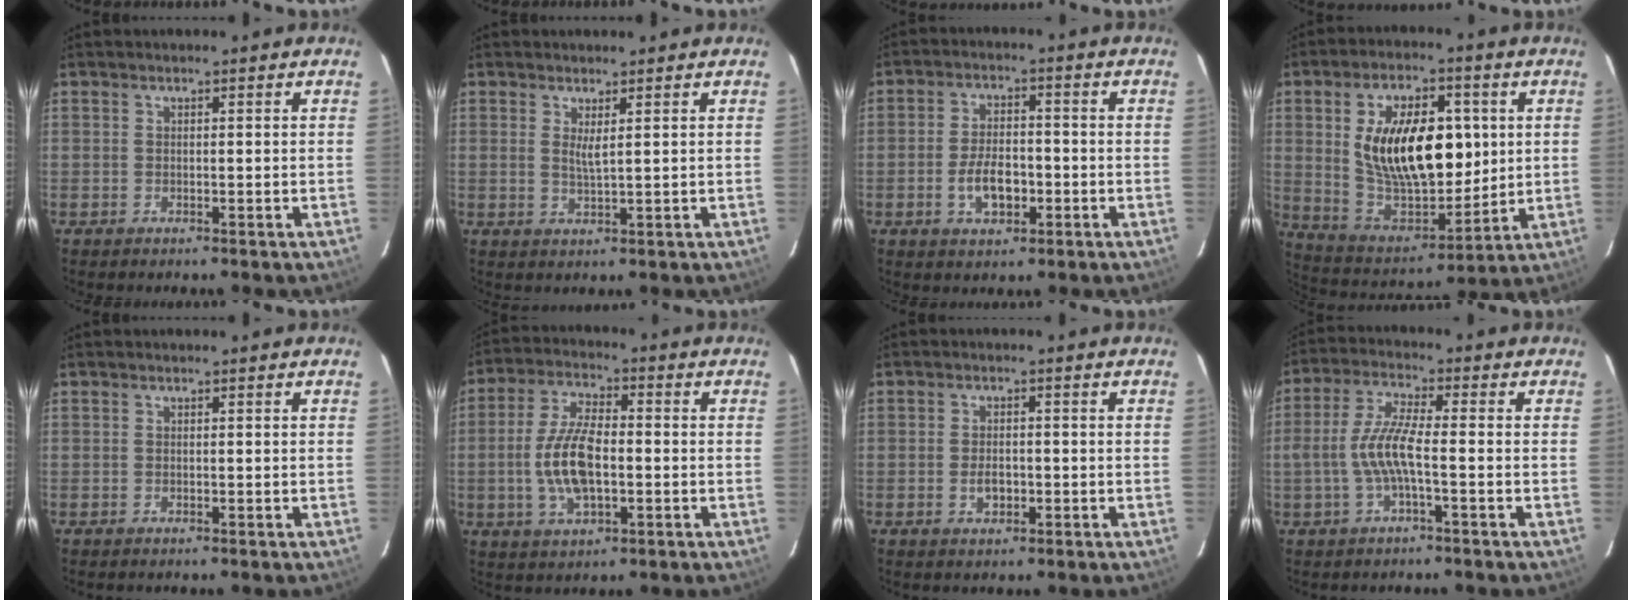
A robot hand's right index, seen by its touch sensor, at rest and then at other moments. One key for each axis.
{"total": 2.2, "fx": 0.9, "fy": 0.1, "fz": 2.0, "tx": -0.037, "ty": -0.005, "tz": 0.014}
{"total": 6.9, "fx": -2.3, "fy": 3.6, "fz": 5.4, "tx": -0.109, "ty": 0.004, "tz": -0.034}
{"total": 20.2, "fx": 3.6, "fy": 10.9, "fz": 16.7, "tx": -0.299, "ty": 0.003, "tz": 0.079}
{"total": 0.0}
{"total": 11.1, "fx": -1.7, "fy": 5.0, "fz": 9.8, "tx": -0.201, "ty": 0.004, "tz": -0.030}
{"total": 3.1, "fx": -0.9, "fy": 1.9, "fz": 2.2, "tx": -0.042, "ty": 0.000, "tz": -0.013}
{"total": 7.4, "fx": -1.9, "fy": 1.0, "fz": 7.1, "tx": -0.156, "ty": 0.005, "tz": -0.034}